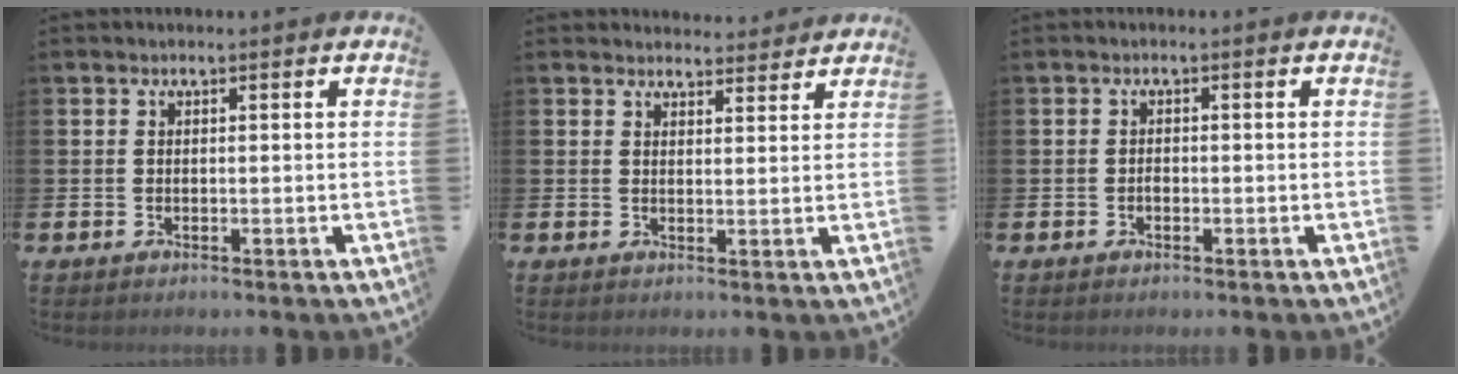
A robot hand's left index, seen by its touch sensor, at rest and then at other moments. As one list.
[{"total": 3.0, "force": [2.9, 0.6, -0.1], "torque": [0.008, -0.020, 0.051]}, {"total": 0.7, "force": [-0.4, 0.5, 0.4], "torque": [-0.005, -0.001, -0.009]}]